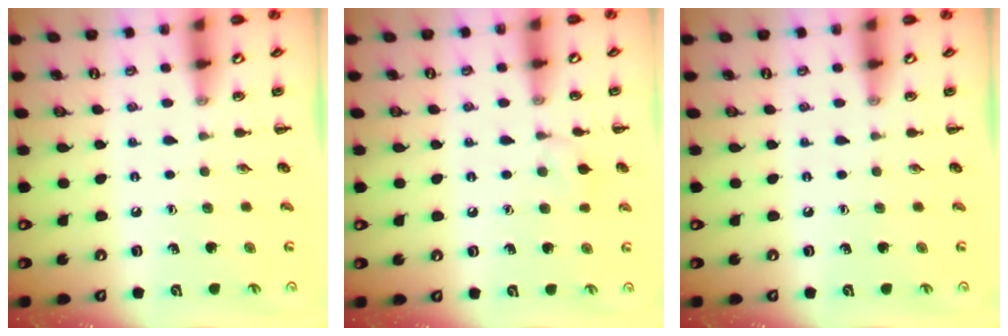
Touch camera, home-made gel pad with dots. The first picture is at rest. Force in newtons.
{"total": 6.5, "press": 6.1, "slide": 2.2}
{"total": 0.0}